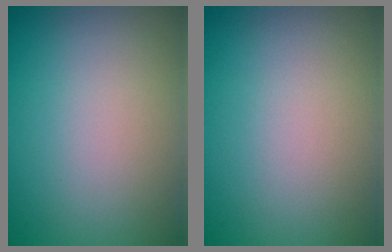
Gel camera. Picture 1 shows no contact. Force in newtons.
{"total": 0.0}